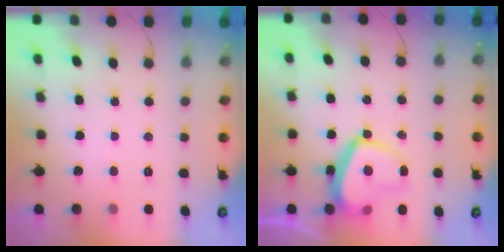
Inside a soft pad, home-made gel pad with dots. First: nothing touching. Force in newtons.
{"total": 12.4, "press": 12.4, "slide": 0.9}